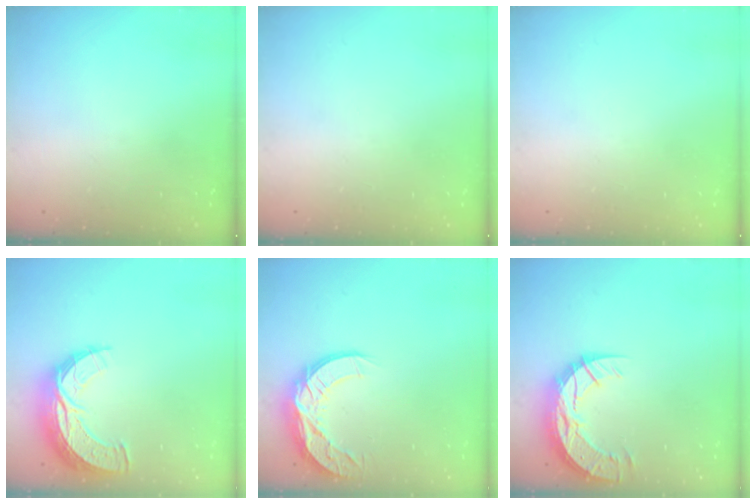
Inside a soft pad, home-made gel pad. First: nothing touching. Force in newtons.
{"total": 0.0}
{"total": 0.0}
{"total": 12.8, "press": 12.7, "slide": 1.0}
{"total": 11.3, "press": 11.3, "slide": 0.7}
{"total": 13.2, "press": 13.2, "slide": 0.9}